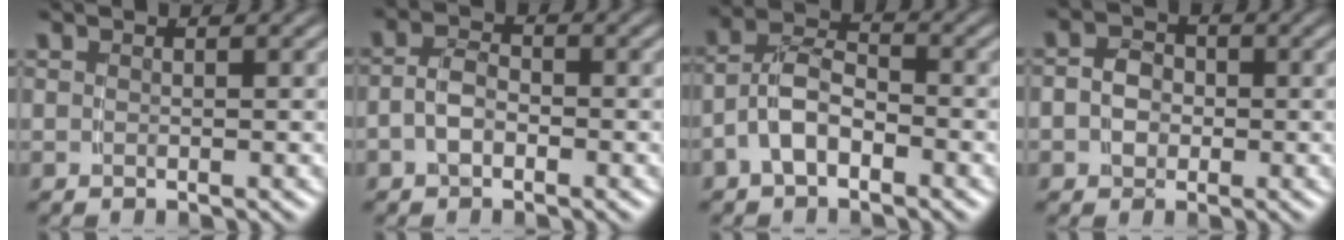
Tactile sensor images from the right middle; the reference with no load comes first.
{"total": 3.0, "force": [-1.2, 2.0, 1.9], "torque": [-0.047, -0.009, -0.018]}
{"total": 5.1, "force": [-1.5, 3.6, 3.3], "torque": [-0.067, -0.016, -0.026]}
{"total": 4.4, "force": [-0.6, 3.9, 2.0], "torque": [-0.052, -0.019, -0.007]}